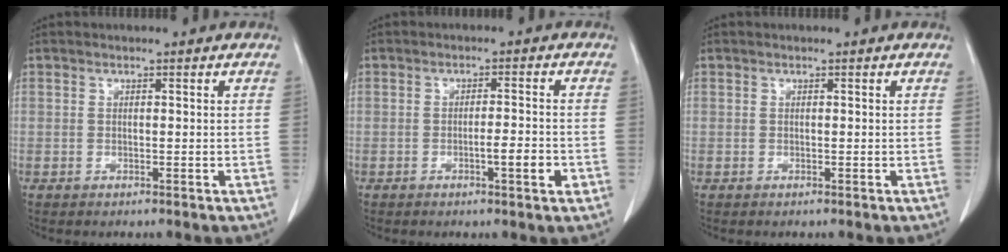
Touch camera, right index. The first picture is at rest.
{"total": 3.7, "force": [-1.4, 0.3, 3.4], "torque": [-0.051, 0.000, -0.020]}
{"total": 0.0}